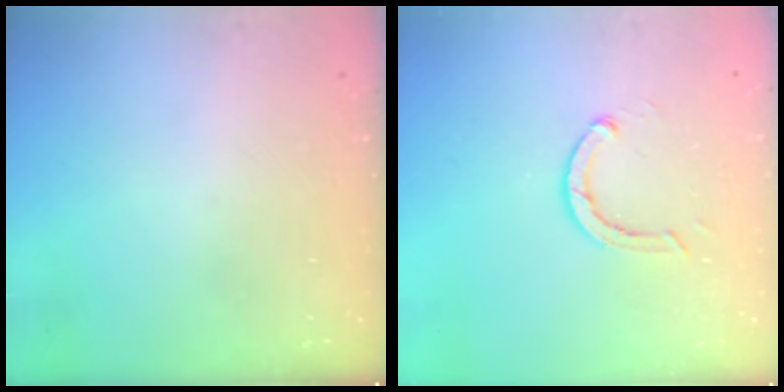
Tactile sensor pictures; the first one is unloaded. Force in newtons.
{"total": 2.9, "press": 2.9, "slide": 0.4}